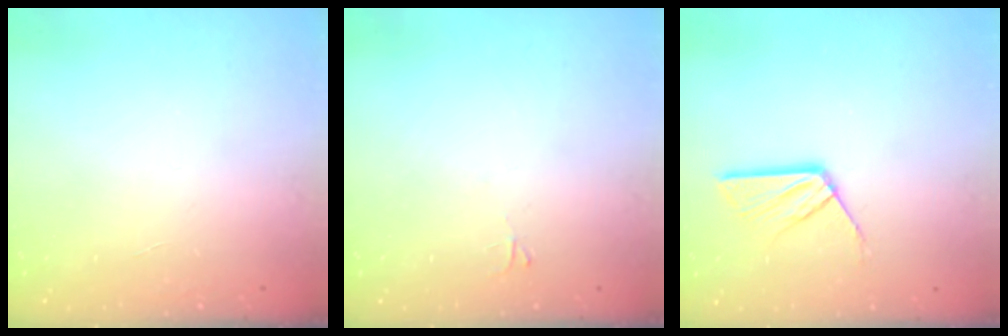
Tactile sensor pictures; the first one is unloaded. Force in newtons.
{"total": 3.1, "press": 3.1, "slide": 0.4}
{"total": 8.6, "press": 8.6, "slide": 0.7}